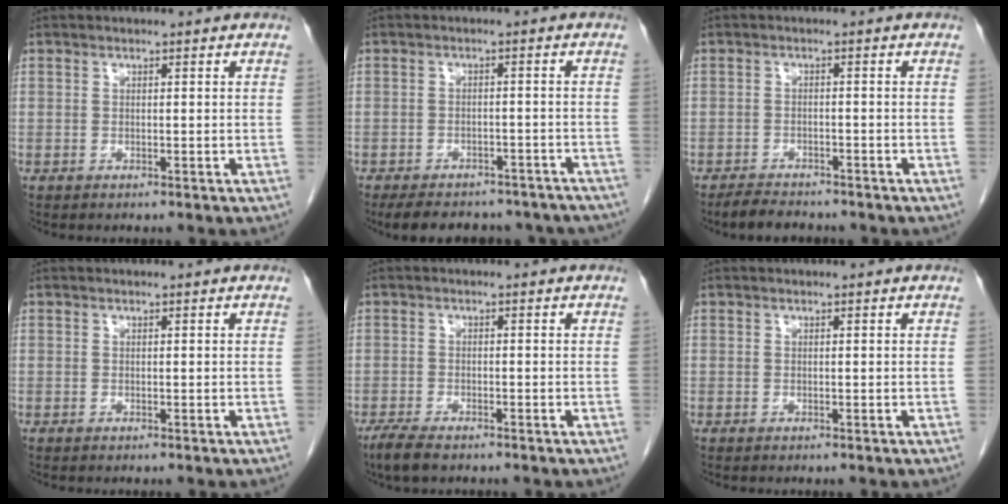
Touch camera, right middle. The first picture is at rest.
{"total": 16.5, "force": [-14.1, 6.4, 5.8], "torque": [-0.116, -0.005, -0.161]}
{"total": 4.1, "force": [-3.7, 1.1, 1.4], "torque": [-0.032, -0.010, -0.060]}
{"total": 0.0}
{"total": 3.9, "force": [-3.0, 0.9, 2.4], "torque": [-0.055, -0.012, -0.049]}
{"total": 0.0}